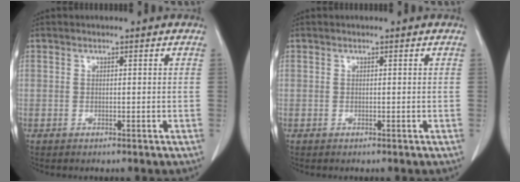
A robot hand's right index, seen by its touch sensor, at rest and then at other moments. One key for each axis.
{"total": 0.0}